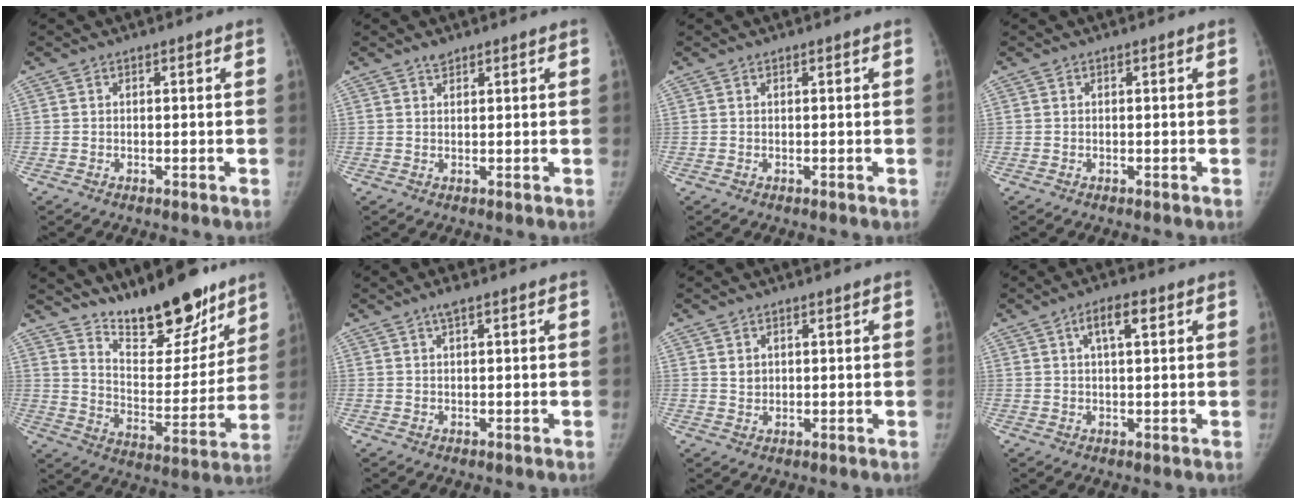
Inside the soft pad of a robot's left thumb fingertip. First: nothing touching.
{"total": 1.4, "force": [1.1, 0.6, 0.4], "torque": [0.004, -0.008, 0.018]}
{"total": 0.0}
{"total": 0.0}
{"total": 19.8, "force": [15.5, 6.9, 10.3], "torque": [-0.100, -0.105, 0.248]}
{"total": 1.7, "force": [1.1, 0.3, 1.3], "torque": [-0.021, 0.003, 0.020]}
{"total": 1.9, "force": [1.1, 1.4, 0.6], "torque": [0.007, -0.008, 0.021]}
{"total": 4.8, "force": [2.1, 1.8, 4.0], "torque": [-0.061, 0.004, 0.033]}